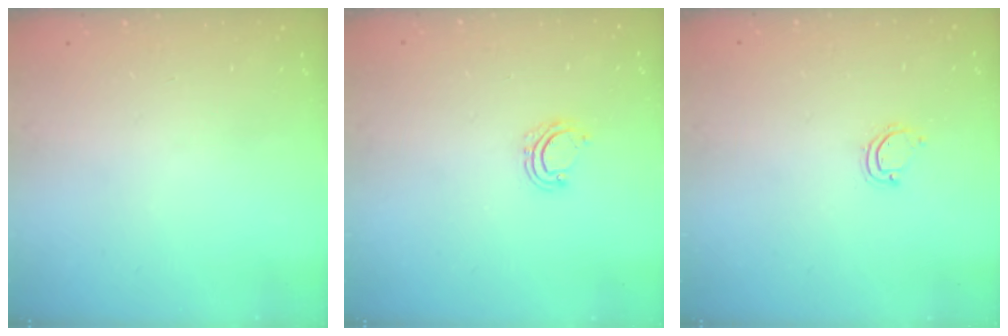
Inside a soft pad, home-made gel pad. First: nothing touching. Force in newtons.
{"total": 6.0, "press": 5.8, "slide": 1.6}
{"total": 3.7, "press": 3.7, "slide": 0.3}